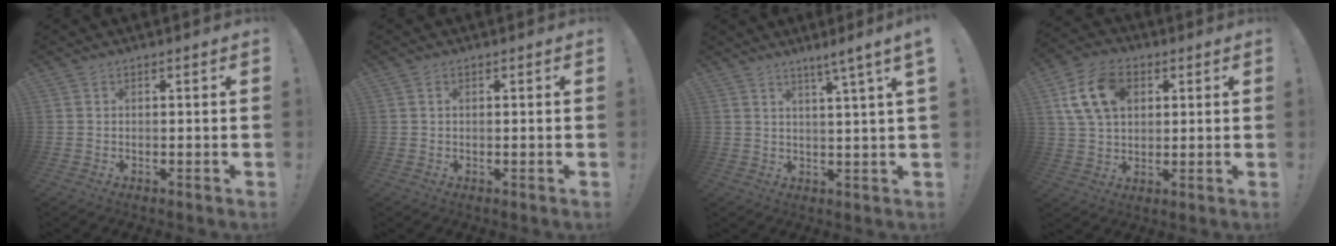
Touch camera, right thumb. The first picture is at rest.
{"total": 0.6, "force": [0.2, 0.5, 0.4], "torque": [-0.001, -0.001, 0.002]}
{"total": 5.7, "force": [3.2, -1.2, 4.6], "torque": [-0.066, -0.024, 0.046]}
{"total": 14.3, "force": [5.0, 9.8, 9.2], "torque": [-0.162, -0.005, 0.097]}